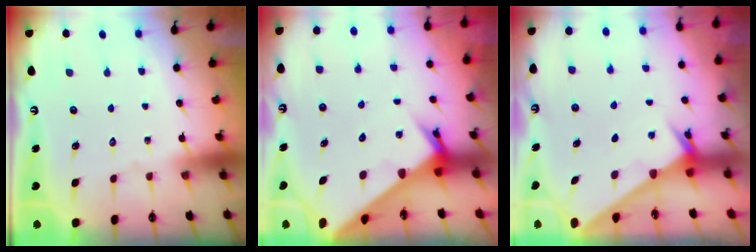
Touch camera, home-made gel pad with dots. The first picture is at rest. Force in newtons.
{"total": 5.8, "press": 5.8, "slide": 0.5}
{"total": 1.9, "press": 1.9, "slide": 0.0}